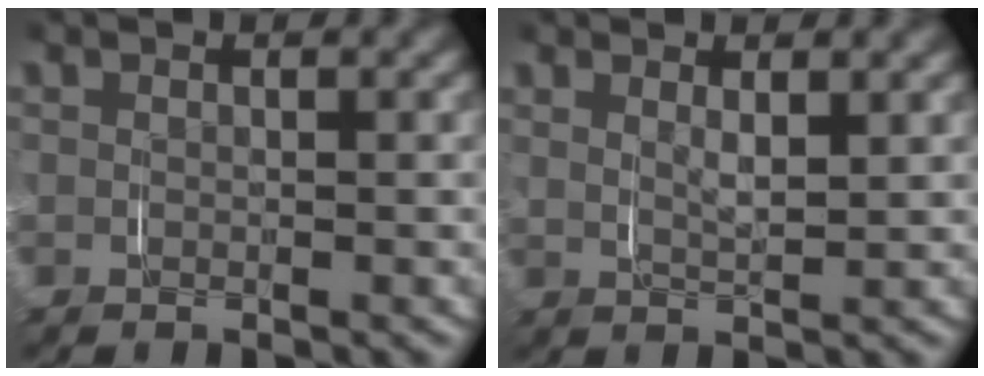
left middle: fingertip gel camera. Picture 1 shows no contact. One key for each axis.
{"total": 2.0, "fx": 1.2, "fy": 0.4, "fz": 1.5, "tx": -0.029, "ty": -0.009, "tz": 0.028}